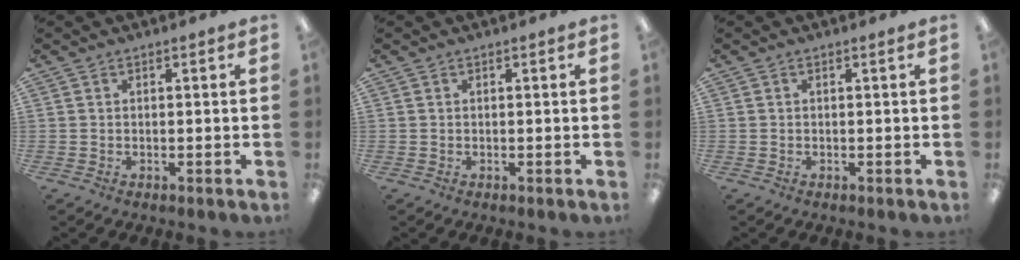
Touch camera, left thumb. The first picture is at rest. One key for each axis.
{"total": 0.0}
{"total": 0.0}